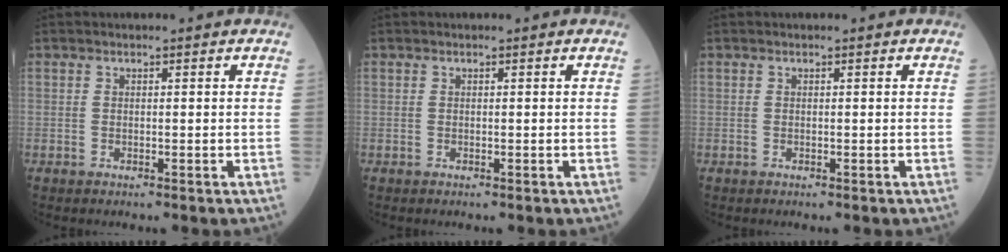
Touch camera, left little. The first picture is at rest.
{"total": 0.0}
{"total": 0.0}